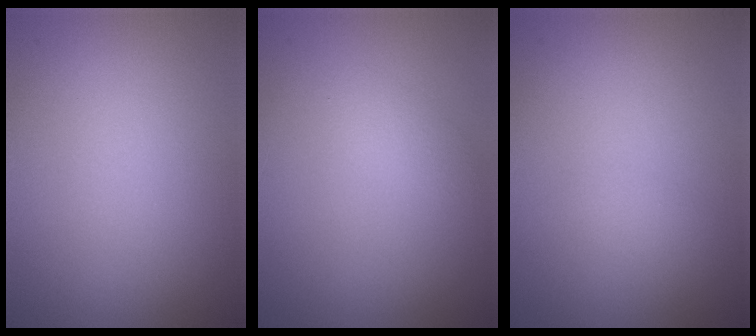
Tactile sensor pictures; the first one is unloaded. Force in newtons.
{"total": 1.0, "press": 1.0, "slide": 0.0}
{"total": 2.1, "press": 2.1, "slide": 0.2}